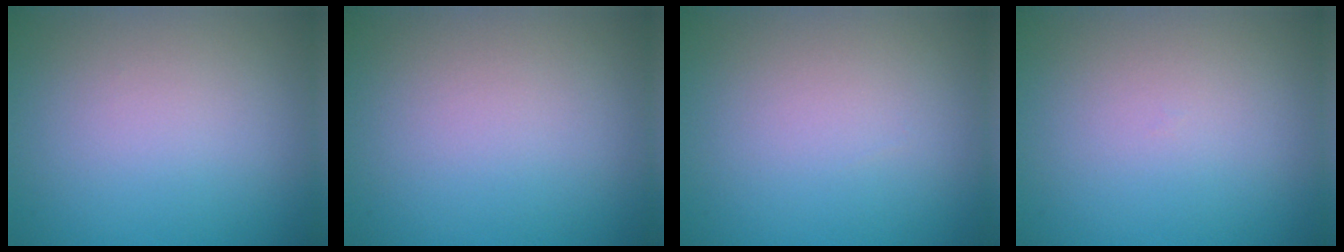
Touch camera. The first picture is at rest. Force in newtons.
{"total": 0.0}
{"total": 0.0}
{"total": 0.0}